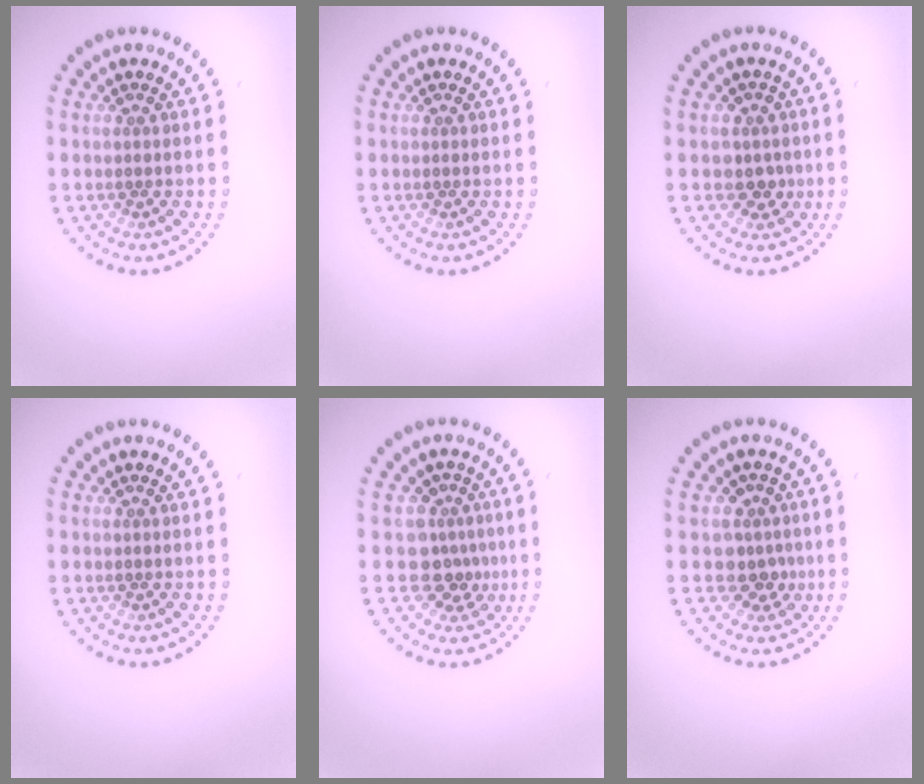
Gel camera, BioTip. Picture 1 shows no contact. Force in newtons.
{"total": 0.0}
{"total": 2.0, "press": 1.7, "slide": 1.1}
{"total": 0.0}
{"total": 3.0, "press": 2.2, "slide": 2.1}
{"total": 2.4, "press": 1.8, "slide": 1.6}